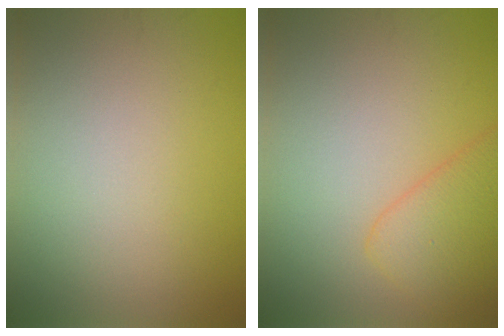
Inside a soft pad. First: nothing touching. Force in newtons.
{"total": 3.9, "press": 3.9, "slide": 0.3}